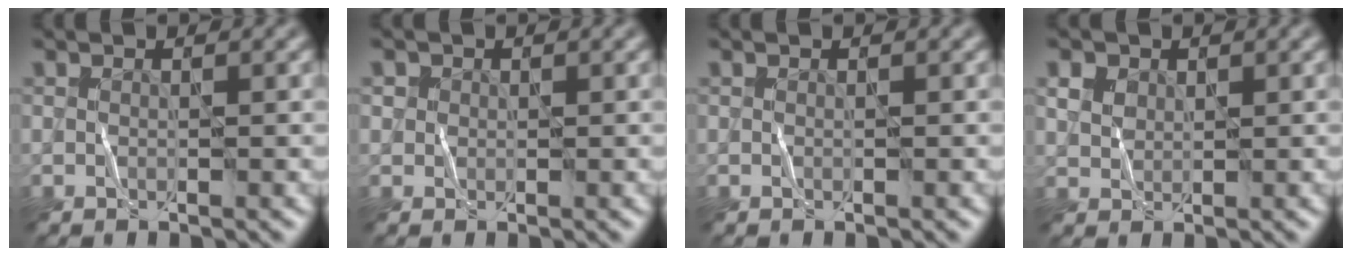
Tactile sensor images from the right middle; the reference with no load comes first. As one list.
[{"total": 0.7, "force": [0.4, 0.6, -0.1], "torque": [0.003, -0.002, 0.001]}, {"total": 0.0}, {"total": 1.8, "force": [1.3, 1.3, 0.3], "torque": [-0.014, 0.006, 0.016]}]